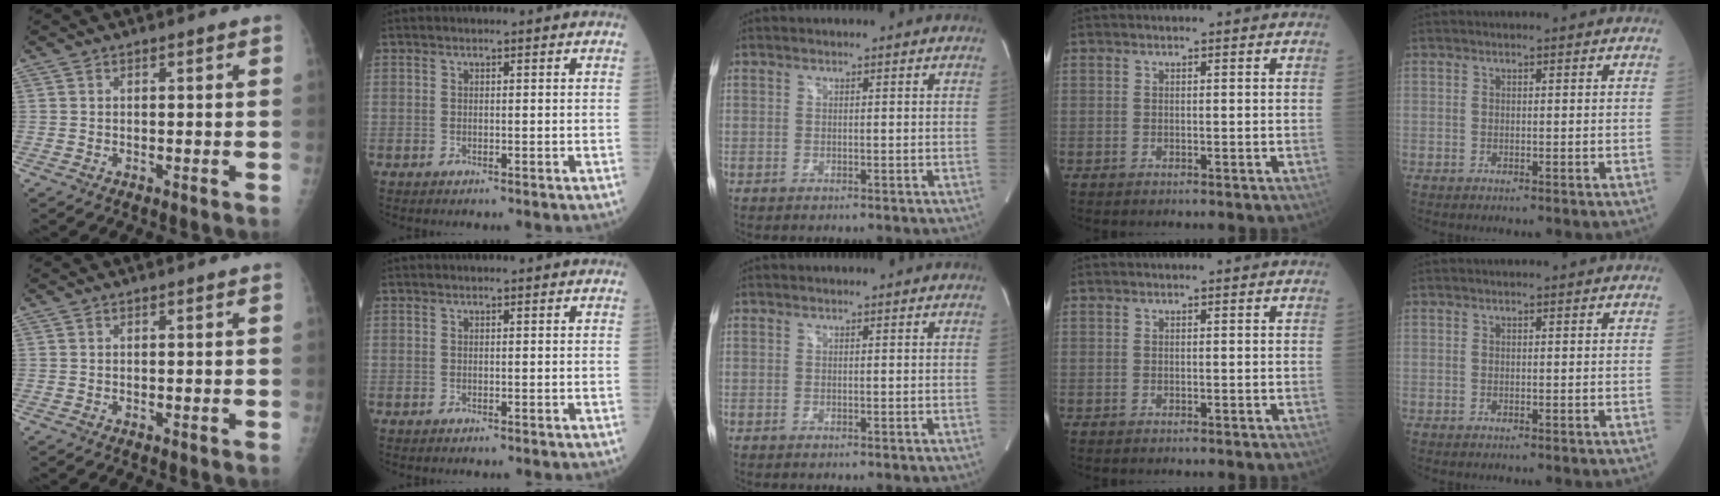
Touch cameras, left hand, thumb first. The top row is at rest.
{}